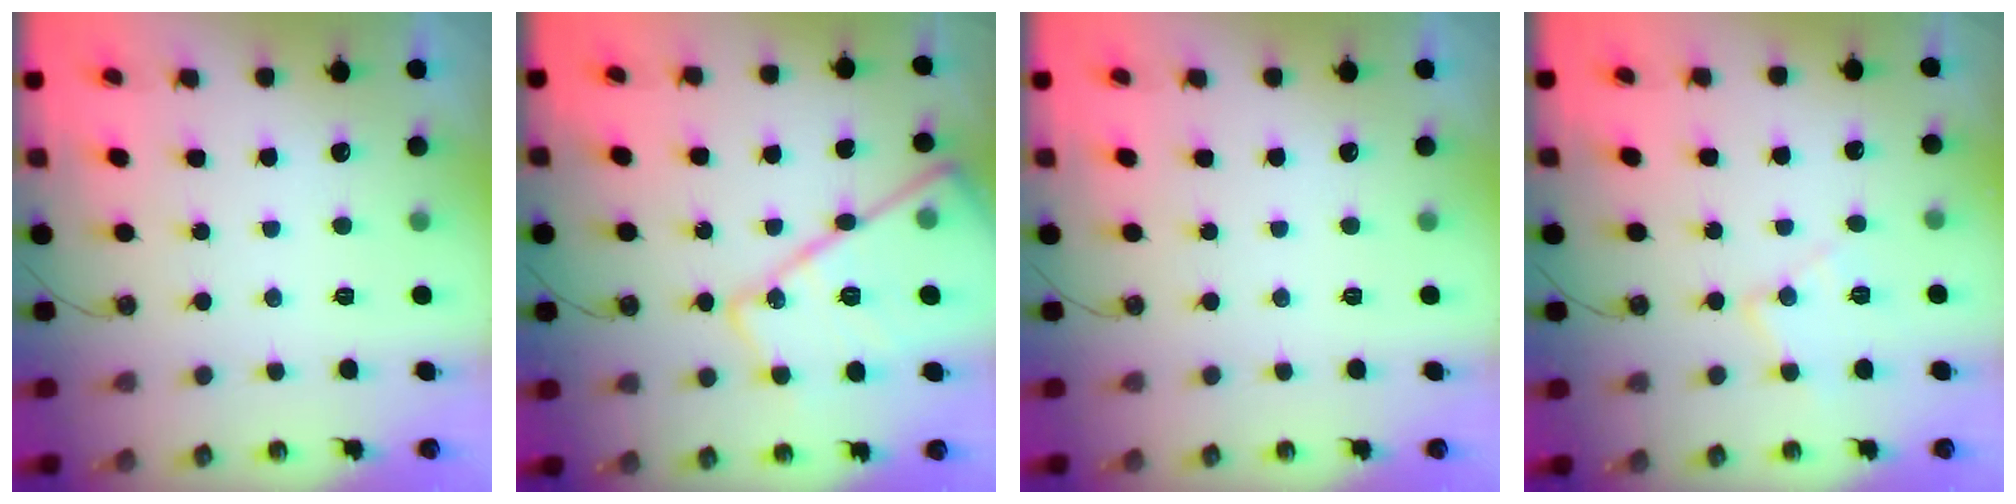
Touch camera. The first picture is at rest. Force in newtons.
{"total": 21.3, "press": 21.2, "slide": 1.9}
{"total": 0.0}
{"total": 8.8, "press": 8.8, "slide": 0.7}